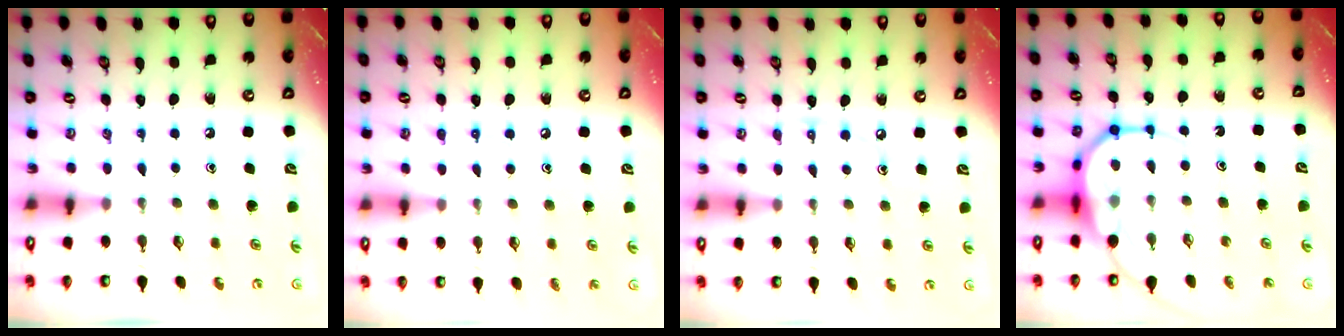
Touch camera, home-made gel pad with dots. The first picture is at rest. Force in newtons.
{"total": 5.7, "press": 5.7, "slide": 0.7}
{"total": 4.9, "press": 4.9, "slide": 0.2}
{"total": 10.4, "press": 10.3, "slide": 1.0}